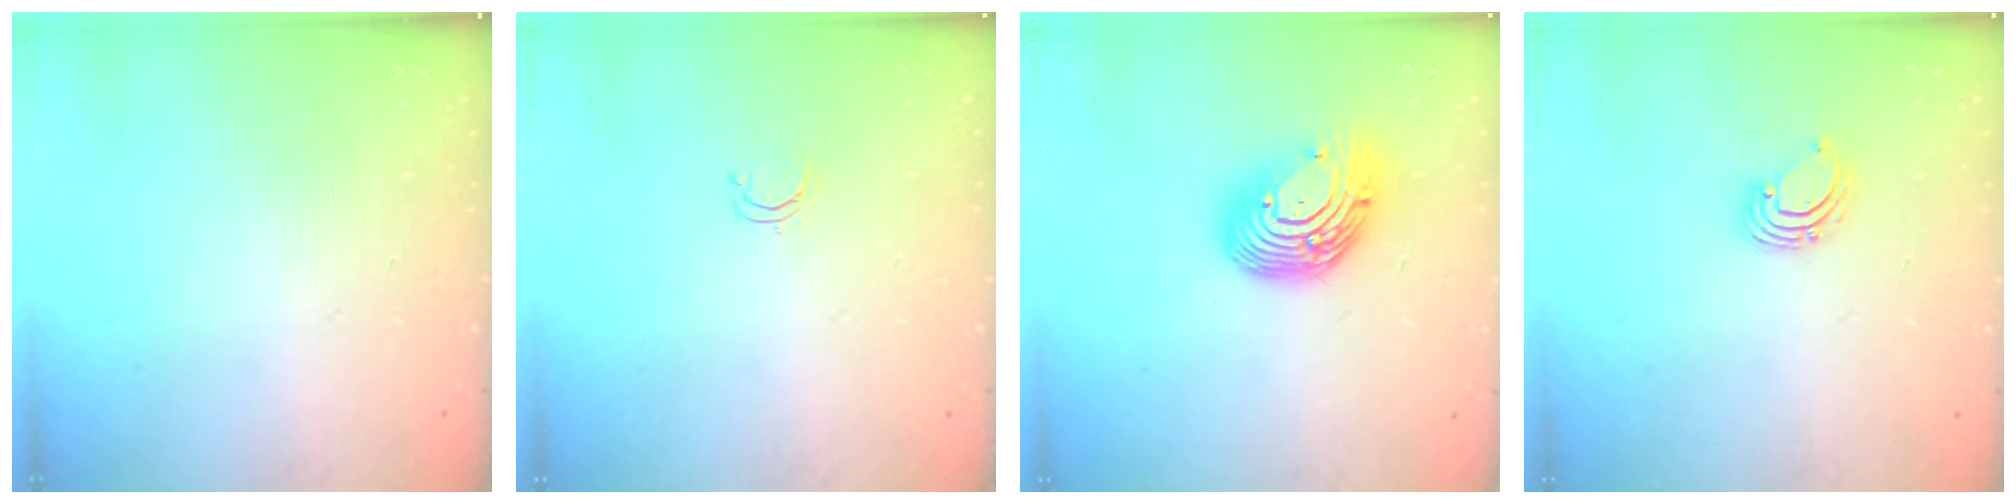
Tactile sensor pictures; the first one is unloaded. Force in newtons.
{"total": 2.4, "press": 2.4, "slide": 0.2}
{"total": 15.0, "press": 14.9, "slide": 1.5}
{"total": 2.2, "press": 2.2, "slide": 0.2}